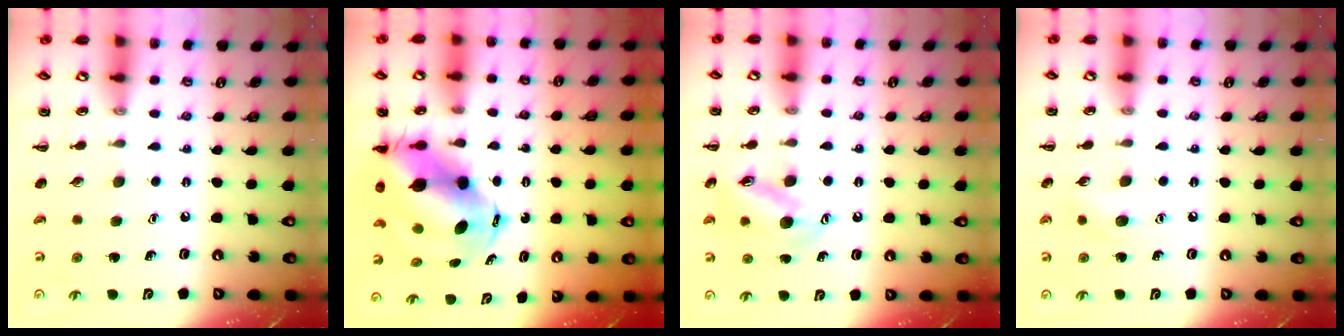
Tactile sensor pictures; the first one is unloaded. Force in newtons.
{"total": 10.7, "press": 10.3, "slide": 2.8}
{"total": 12.5, "press": 12.3, "slide": 2.0}
{"total": 5.7, "press": 5.5, "slide": 1.6}